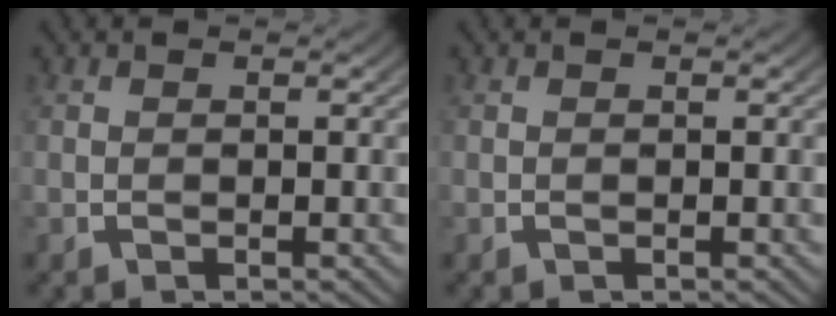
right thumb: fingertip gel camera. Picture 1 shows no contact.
{"total": 0.0}